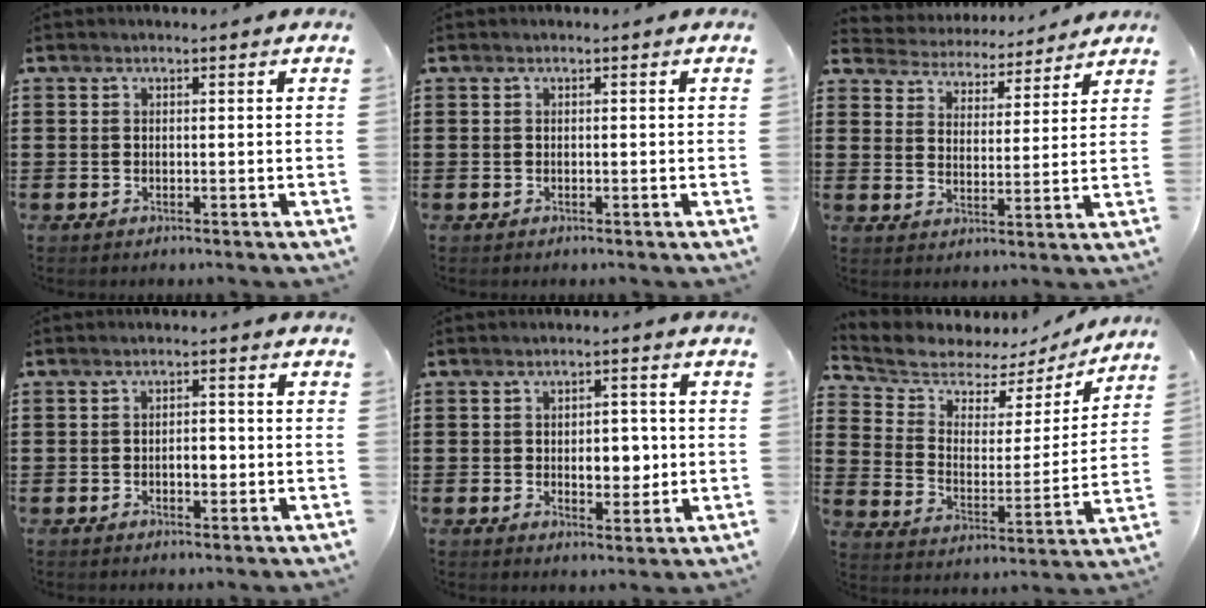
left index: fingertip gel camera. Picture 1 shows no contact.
{"total": 0.0}
{"total": 4.2, "force": [4.2, 0.3, -0.5], "torque": [-0.020, -0.034, 0.068]}
{"total": 2.8, "force": [-0.6, 1.4, 2.3], "torque": [-0.038, 0.001, -0.015]}
{"total": 5.2, "force": [-0.3, 2.9, 4.3], "torque": [-0.060, -0.001, -0.014]}
{"total": 5.3, "force": [4.6, 2.5, 0.7], "torque": [-0.053, -0.032, 0.075]}